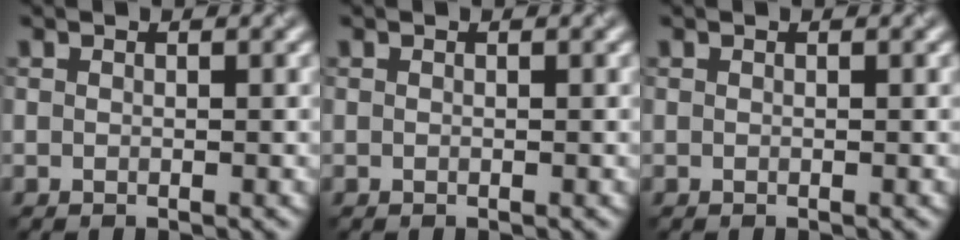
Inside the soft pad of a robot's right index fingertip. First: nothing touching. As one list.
[{"total": 0.0}, {"total": 0.0}]